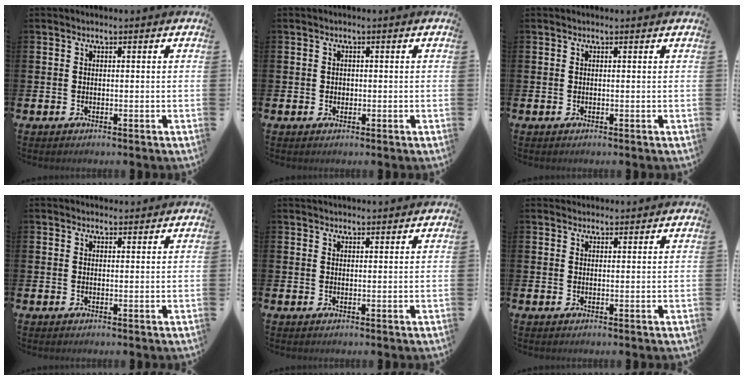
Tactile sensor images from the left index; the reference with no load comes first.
{"total": 0.8, "force": [0.1, 0.8, 0.2], "torque": [0.000, 0.005, 0.000]}
{"total": 0.0}
{"total": 1.3, "force": [1.2, 0.4, 0.0], "torque": [0.013, -0.003, 0.020]}
{"total": 1.6, "force": [1.6, 0.3, 0.2], "torque": [0.006, -0.005, 0.027]}
{"total": 1.7, "force": [1.6, 0.4, 0.0], "torque": [0.009, -0.004, 0.027]}